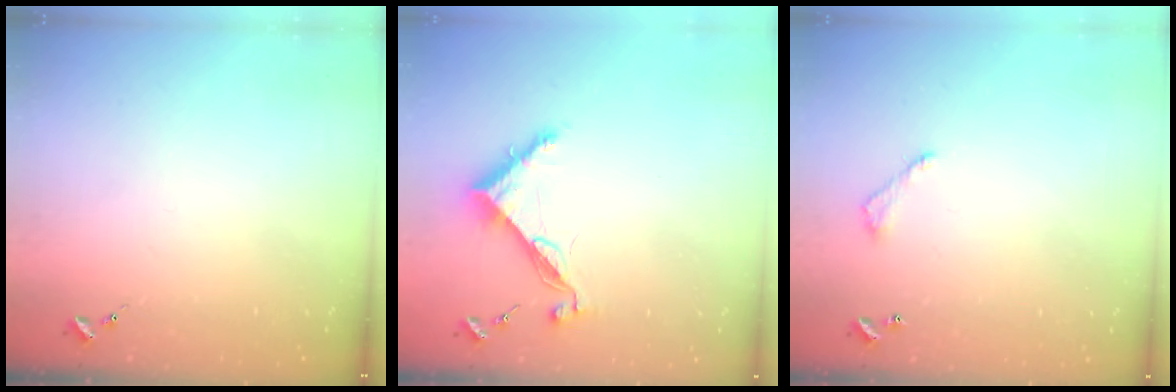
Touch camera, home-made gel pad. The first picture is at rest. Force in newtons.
{"total": 8.2, "press": 8.2, "slide": 0.2}
{"total": 6.0, "press": 6.0, "slide": 0.6}